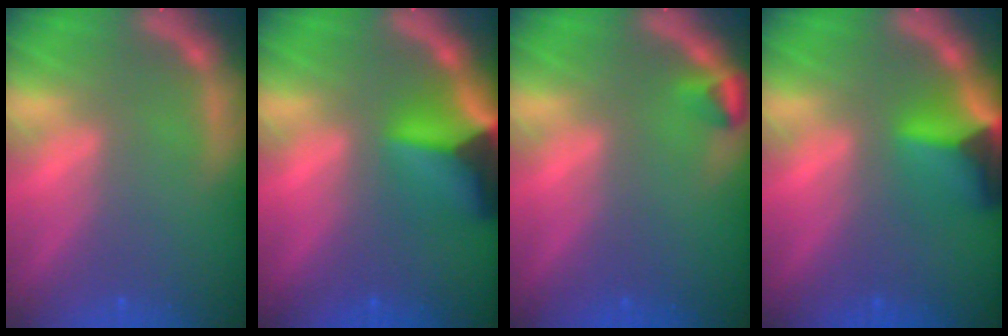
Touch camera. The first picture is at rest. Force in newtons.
{"total": 8.4}
{"total": 1.5}
{"total": 6.4}